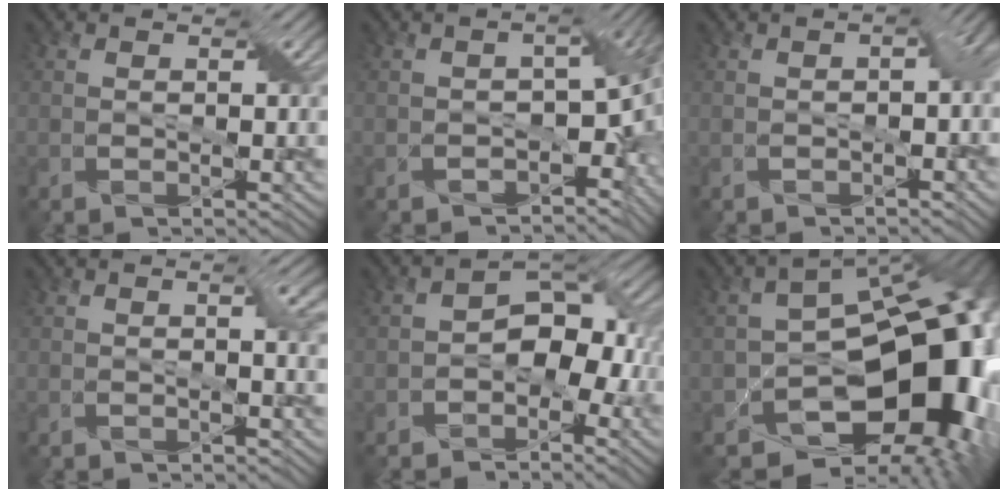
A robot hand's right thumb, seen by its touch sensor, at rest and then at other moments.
{"total": 9.3, "force": [-3.7, 5.3, 6.6], "torque": [-0.064, -0.021, -0.043]}
{"total": 4.8, "force": [-1.3, 3.0, 3.6], "torque": [-0.024, -0.008, -0.016]}
{"total": 1.9, "force": [0.1, 0.5, 1.9], "torque": [-0.025, 0.002, 0.001]}
{"total": 5.9, "force": [-1.6, 3.8, 4.2], "torque": [-0.045, 0.010, -0.040]}
{"total": 17.0, "force": [-5.6, 10.9, 11.8], "torque": [-0.140, -0.049, -0.064]}